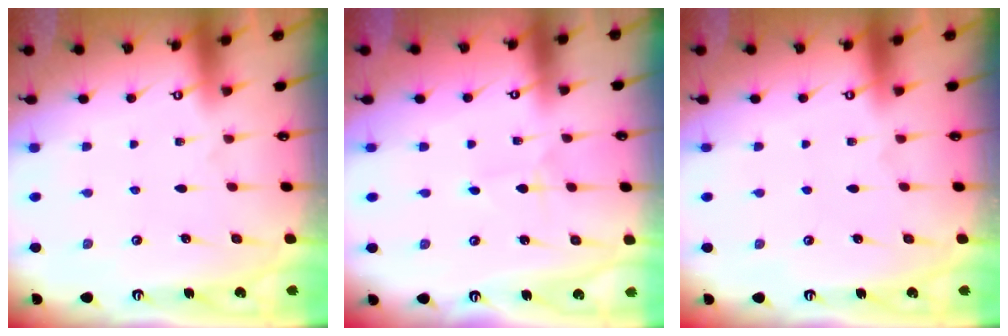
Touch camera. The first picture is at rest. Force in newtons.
{"total": 1.1, "press": 1.0, "slide": 0.1}
{"total": 0.0}